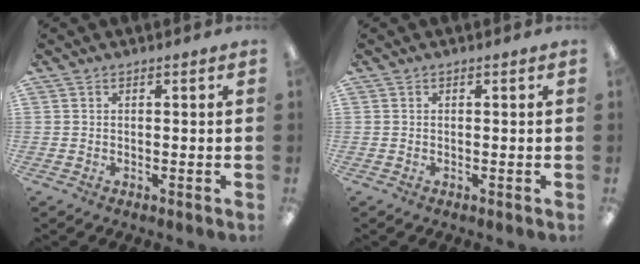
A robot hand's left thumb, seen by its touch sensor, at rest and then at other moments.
{"total": 0.0}